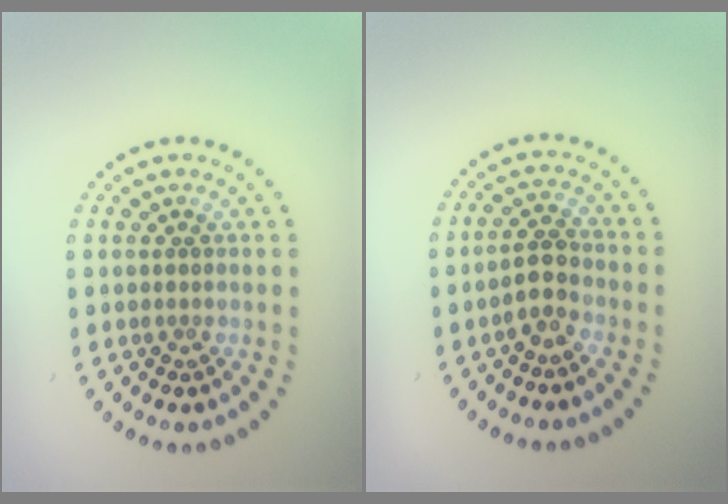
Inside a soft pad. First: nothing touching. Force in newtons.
{"total": 2.2, "press": 2.1, "slide": 0.8}